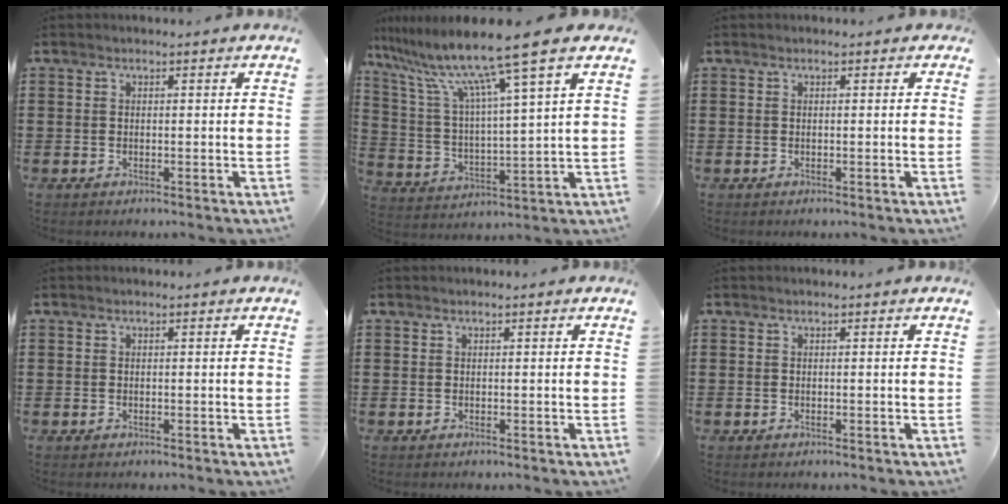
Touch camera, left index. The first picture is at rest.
{"total": 12.1, "force": [9.2, -0.2, 7.8], "torque": [-0.187, -0.050, 0.147]}
{"total": 0.0}
{"total": 0.0}
{"total": 0.0}
{"total": 0.0}